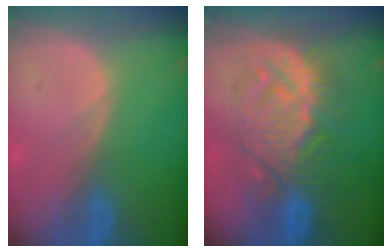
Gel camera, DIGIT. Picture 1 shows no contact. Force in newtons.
{"total": 9.5, "press": 9.4, "slide": 0.5}